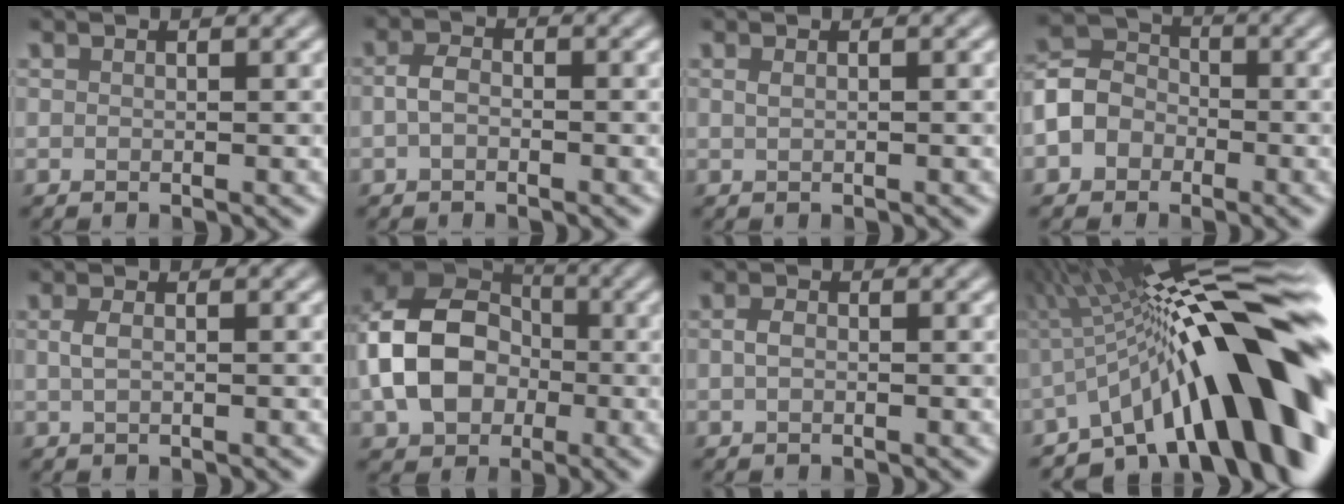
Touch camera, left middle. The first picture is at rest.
{"total": 1.7, "force": [-0.5, 1.0, 1.2], "torque": [-0.025, 0.006, -0.014]}
{"total": 0.6, "force": [0.3, 0.2, 0.4], "torque": [-0.008, 0.003, 0.005]}
{"total": 4.4, "force": [-1.7, 3.7, 1.8], "torque": [-0.036, 0.008, -0.047]}
{"total": 1.1, "force": [0.1, 0.5, 1.0], "torque": [-0.023, 0.001, 0.001]}
{"total": 10.6, "force": [-1.5, 8.0, 6.8], "torque": [-0.142, -0.004, -0.039]}
{"total": 1.1, "force": [-0.1, 0.7, 0.8], "torque": [-0.019, 0.002, -0.005]}
{"total": 17.0, "force": [-3.6, 4.5, 16.0], "torque": [-0.208, 0.043, -0.069]}